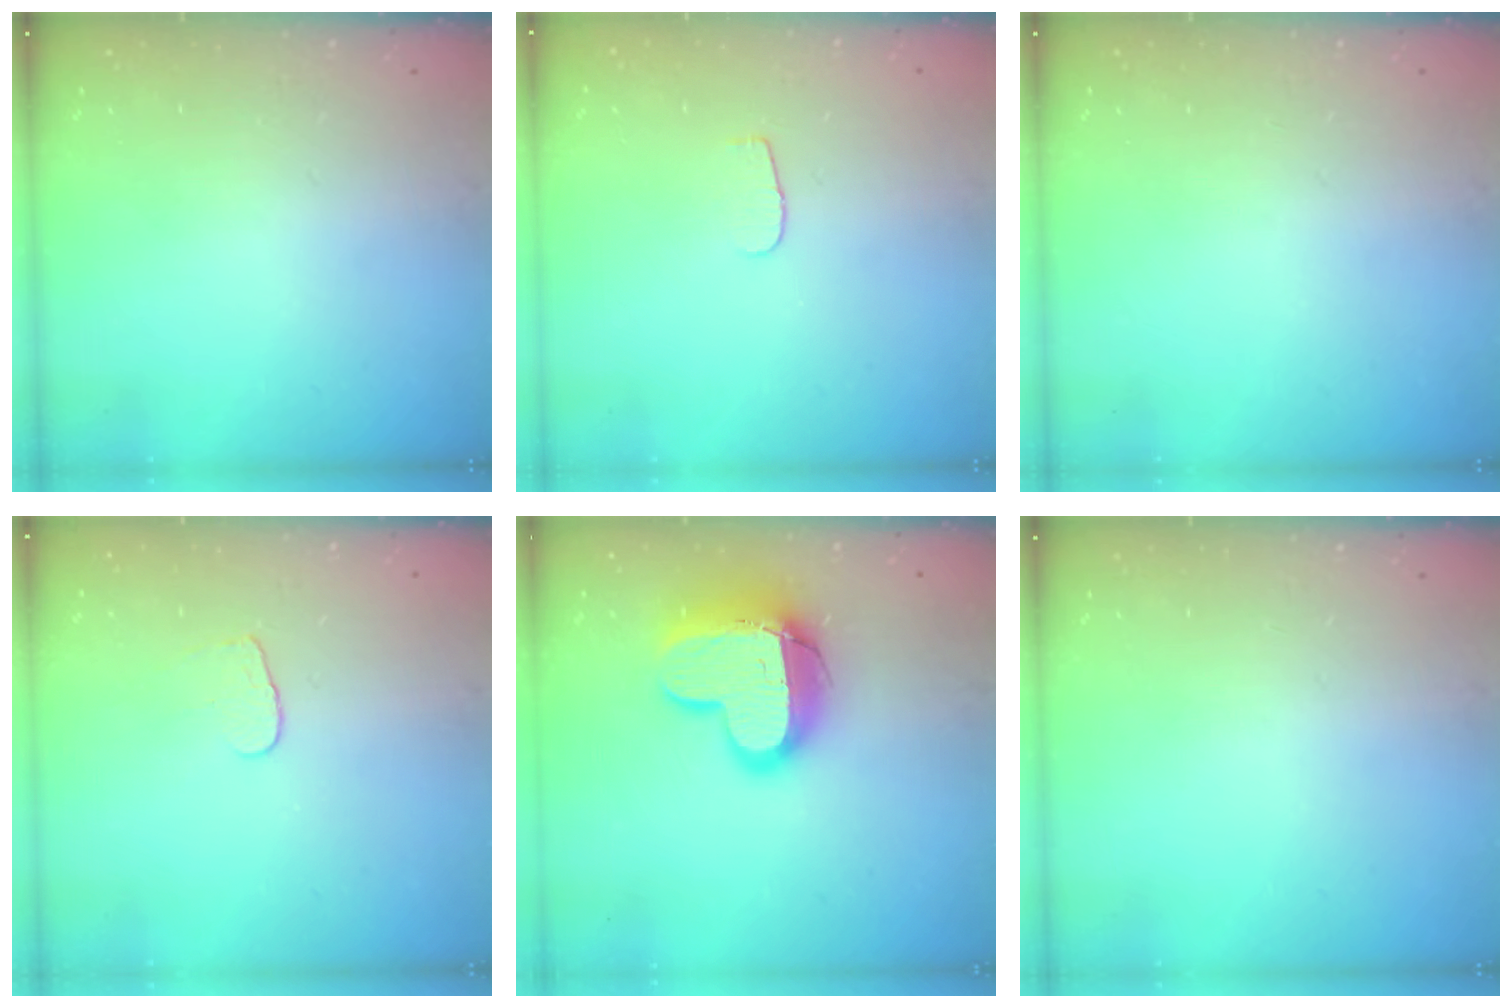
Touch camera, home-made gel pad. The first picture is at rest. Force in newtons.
{"total": 3.8, "press": 3.7, "slide": 0.4}
{"total": 0.0}
{"total": 4.4, "press": 4.4, "slide": 0.3}
{"total": 16.2, "press": 16.2, "slide": 1.4}
{"total": 0.0}